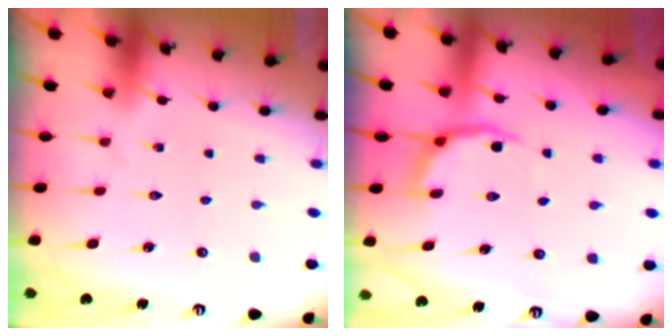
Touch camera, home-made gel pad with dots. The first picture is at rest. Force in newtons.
{"total": 4.5, "press": 3.7, "slide": 2.6}